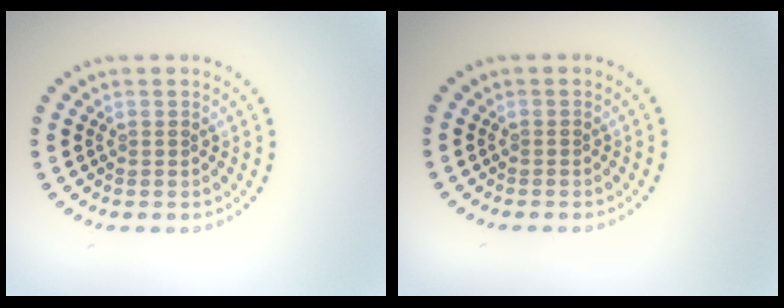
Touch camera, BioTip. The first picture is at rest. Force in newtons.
{"total": 0.0}